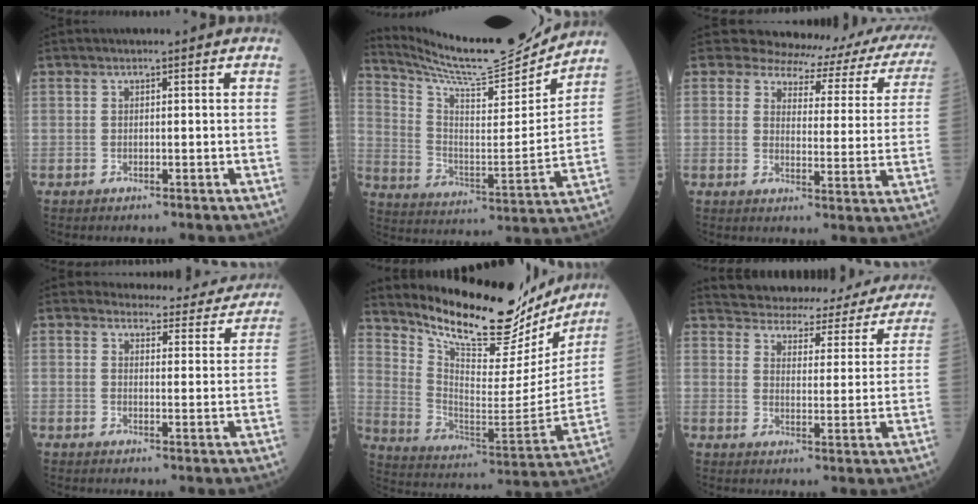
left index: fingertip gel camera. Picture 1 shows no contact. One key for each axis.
{"total": 17.7, "fx": 17.0, "fy": 0.4, "fz": 5.0, "tx": -0.112, "ty": -0.039, "tz": 0.273}
{"total": 15.9, "fx": 14.7, "fy": 5.2, "fz": 3.1, "tx": -0.009, "ty": -0.047, "tz": 0.136}
{"total": 11.3, "fx": 10.9, "fy": 2.9, "fz": 0.8, "tx": 0.019, "ty": -0.015, "tz": 0.108}
{"total": 23.7, "fx": 20.9, "fy": 6.1, "fz": 9.2, "tx": -0.155, "ty": -0.043, "tz": 0.304}
{"total": 23.5, "fx": 21.8, "fy": 6.3, "fz": 6.2, "tx": -0.086, "ty": -0.029, "tz": 0.257}